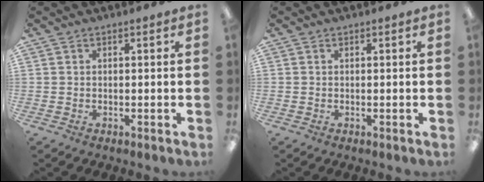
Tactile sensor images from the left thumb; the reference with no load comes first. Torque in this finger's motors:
{"motor_torque": [0.00, 0.00, 0.00, 0.00, 0.00]}